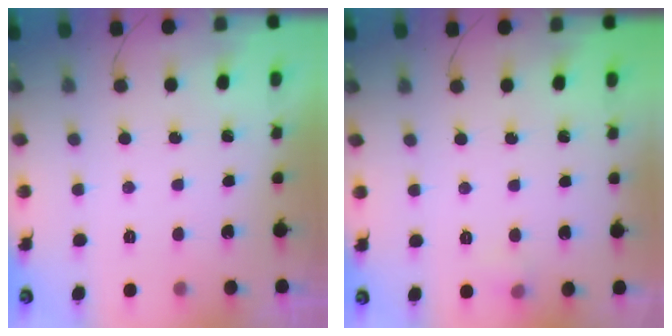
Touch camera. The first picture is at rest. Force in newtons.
{"total": 7.9, "press": 4.1, "slide": 6.8}